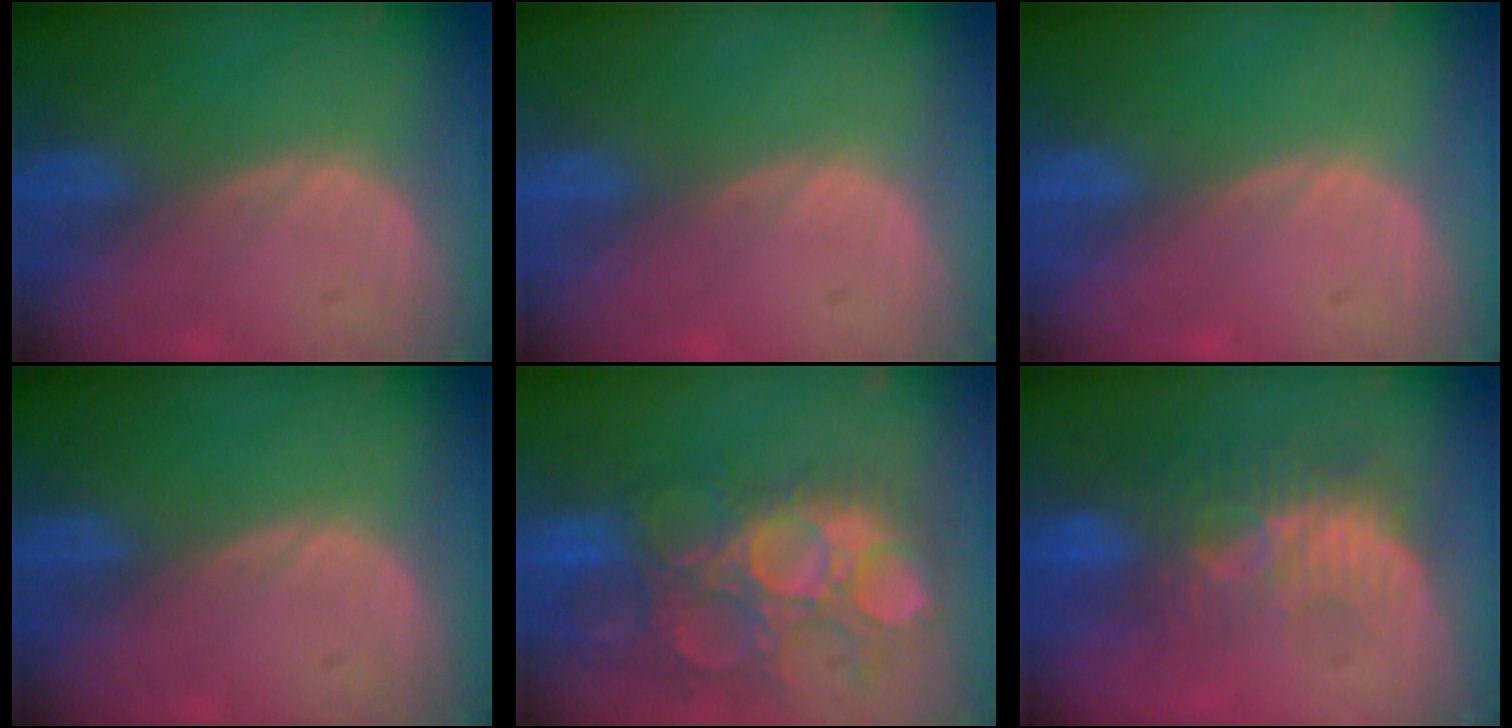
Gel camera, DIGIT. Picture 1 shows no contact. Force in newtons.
{"total": 0.0}
{"total": 0.0}
{"total": 0.0}
{"total": 13.3, "press": 12.2, "slide": 5.4}
{"total": 9.1, "press": 8.4, "slide": 3.6}